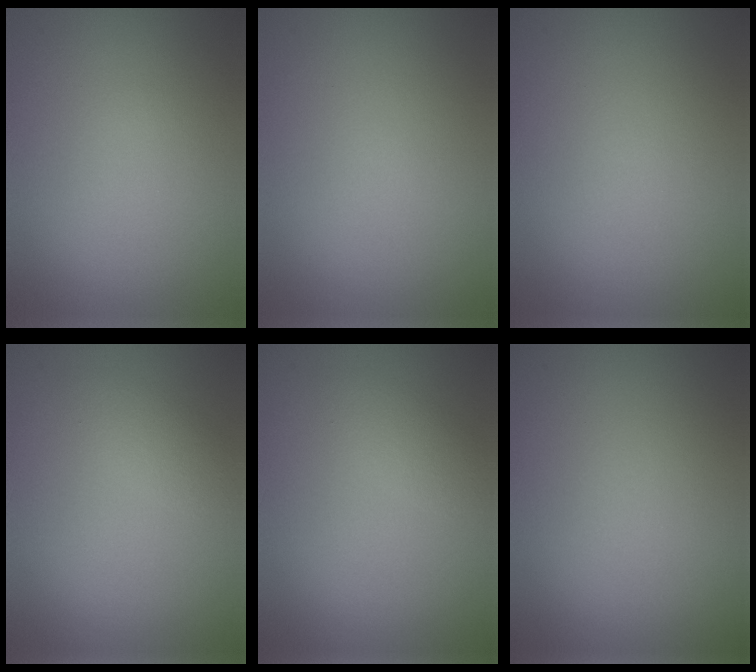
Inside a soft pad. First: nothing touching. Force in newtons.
{"total": 0.0}
{"total": 0.0}
{"total": 1.7, "press": 1.7, "slide": 0.1}
{"total": 1.7, "press": 1.7, "slide": 0.1}
{"total": 0.0}